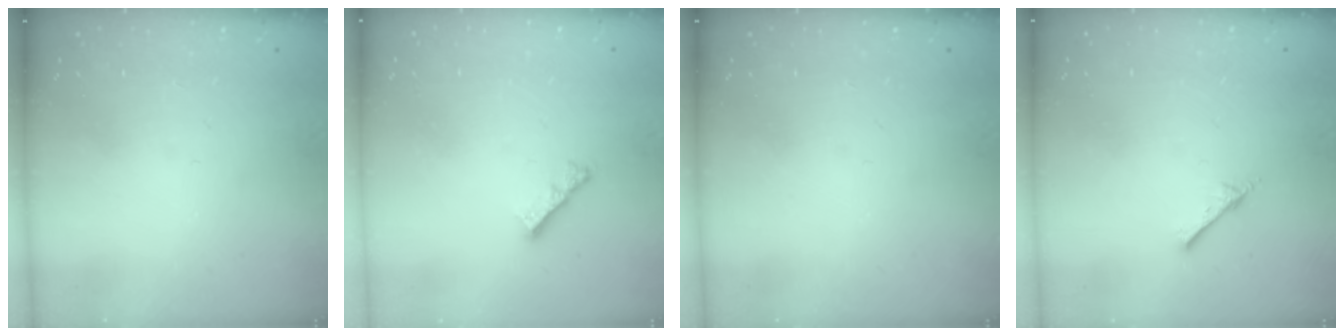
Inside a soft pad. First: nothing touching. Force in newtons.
{"total": 3.8, "press": 3.8, "slide": 0.2}
{"total": 0.0}
{"total": 2.6, "press": 2.6, "slide": 0.3}